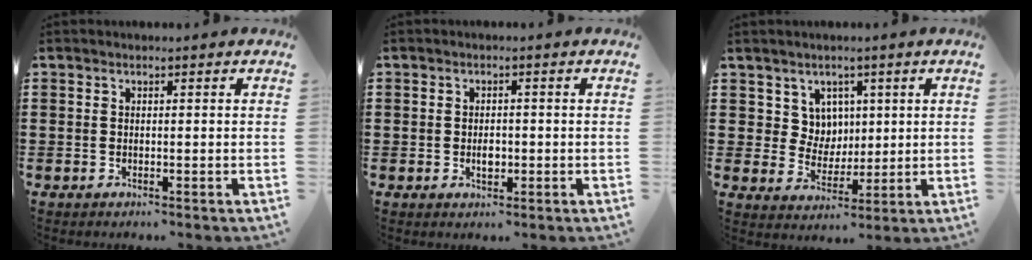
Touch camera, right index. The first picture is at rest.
{"total": 2.1, "force": [-0.4, 1.4, 1.5], "torque": [-0.021, 0.001, -0.010]}
{"total": 5.6, "force": [2.5, 4.9, 1.1], "torque": [-0.047, 0.012, 0.046]}